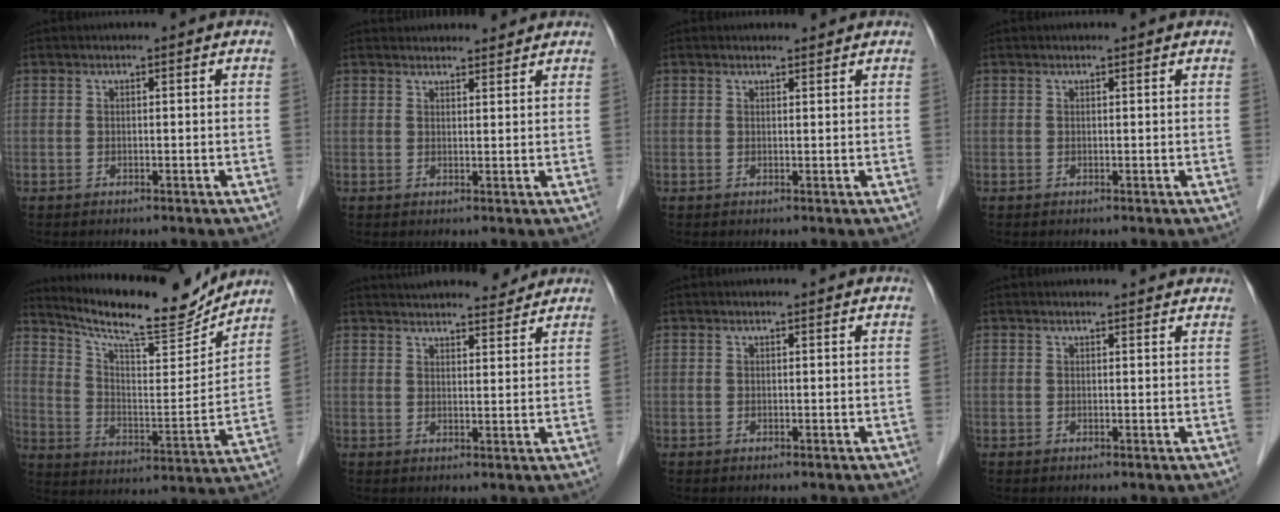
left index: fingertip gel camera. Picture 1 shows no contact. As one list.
[{"total": 7.4, "force": [7.1, 1.8, 1.2], "torque": [0.001, 0.025, 0.080]}, {"total": 1.3, "force": [1.2, 0.2, 0.0], "torque": [-0.011, 0.001, 0.018]}, {"total": 0.8, "force": [0.8, 0.0, 0.2], "torque": [-0.011, 0.006, 0.011]}, {"total": 16.5, "force": [15.3, 1.7, 5.8], "torque": [-0.110, -0.020, 0.237]}, {"total": 12.1, "force": [11.5, 2.1, 3.1], "torque": [-0.036, 0.012, 0.151]}, {"total": 1.0, "force": [1.0, 0.1, 0.2], "torque": [-0.013, 0.006, 0.012]}, {"total": 4.6, "force": [4.5, 0.7, 0.8], "torque": [-0.011, 0.009, 0.040]}]